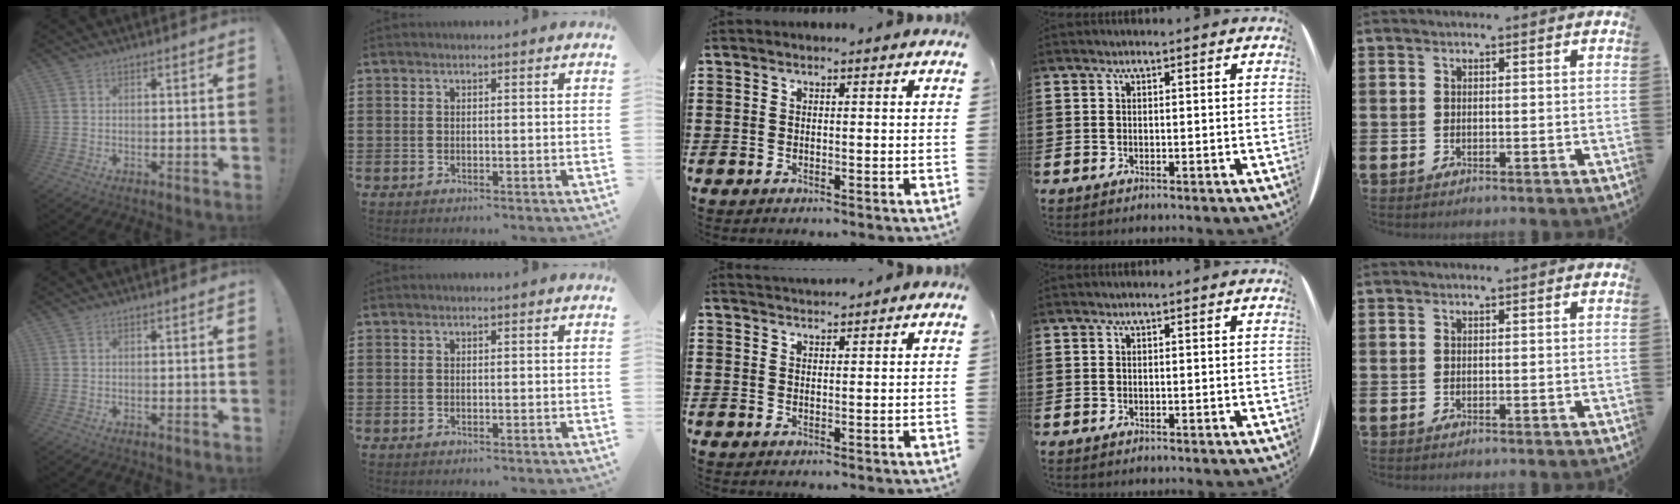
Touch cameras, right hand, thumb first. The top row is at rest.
{"middle": {"total": 1.8, "force": [1.8, 0.0, -0.3], "torque": [0.000, -0.001, 0.035]}}